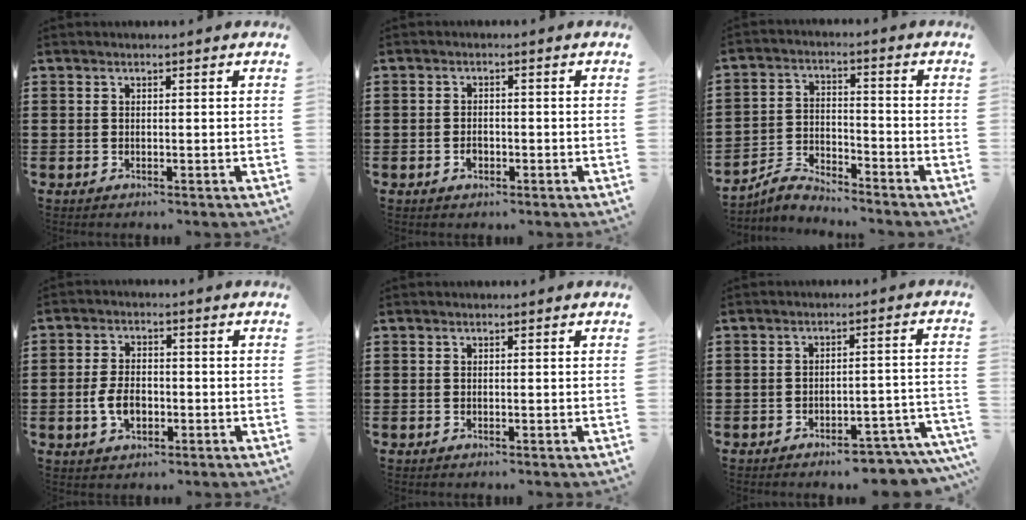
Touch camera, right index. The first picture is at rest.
{"total": 1.6, "force": [-0.7, 1.1, 0.9], "torque": [-0.019, 0.000, -0.015]}
{"total": 3.9, "force": [-3.8, 0.7, 0.4], "torque": [-0.021, 0.006, -0.083]}
{"total": 5.0, "force": [-1.2, 3.1, 3.8], "torque": [-0.084, 0.003, -0.025]}
{"total": 0.0}
{"total": 5.0, "force": [-4.6, 0.3, 1.8], "torque": [-0.029, -0.003, -0.088]}